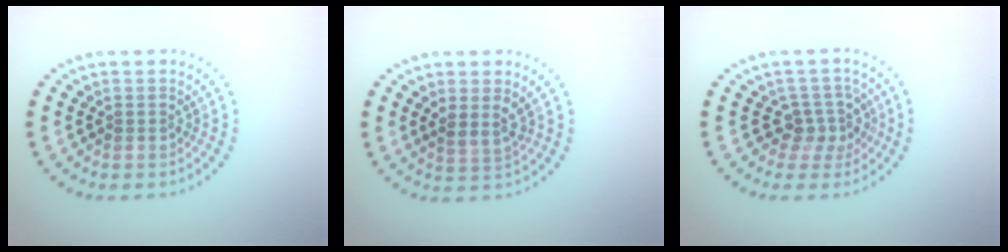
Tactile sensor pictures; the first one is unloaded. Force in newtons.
{"total": 1.8, "press": 1.4, "slide": 1.1}
{"total": 2.5, "press": 1.9, "slide": 1.7}